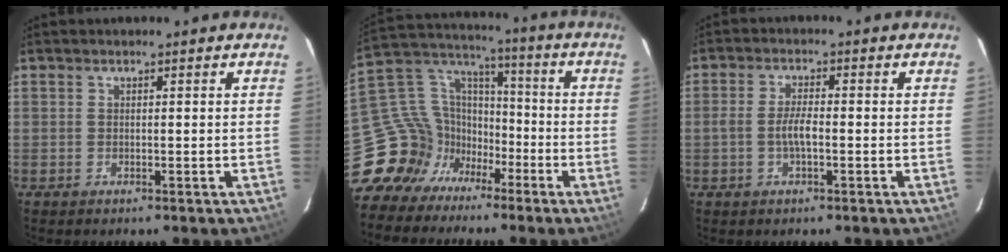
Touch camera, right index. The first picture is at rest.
{"total": 14.8, "force": [-9.2, 10.8, 4.3], "torque": [-0.091, 0.051, -0.167]}
{"total": 3.6, "force": [-1.0, 0.9, 3.3], "torque": [-0.069, 0.004, -0.019]}